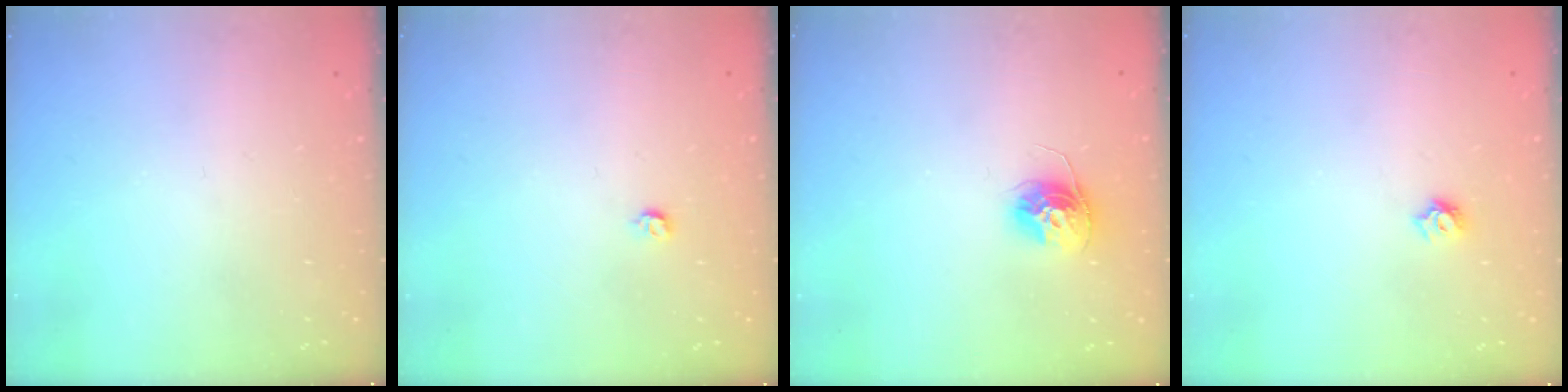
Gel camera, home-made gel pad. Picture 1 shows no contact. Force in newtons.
{"total": 3.3, "press": 3.3, "slide": 0.7}
{"total": 11.4, "press": 11.4, "slide": 1.0}
{"total": 4.8, "press": 4.8, "slide": 0.6}